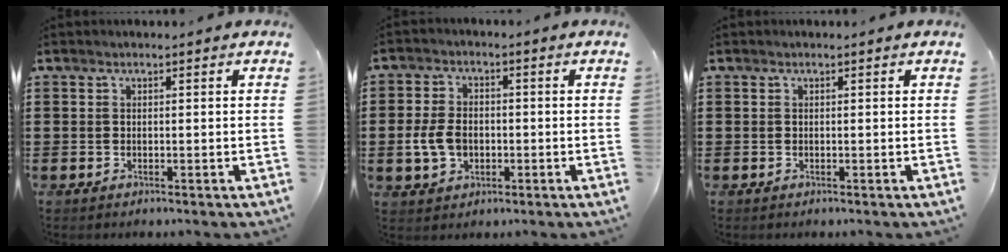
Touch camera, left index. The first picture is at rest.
{"total": 5.4, "force": [-1.0, 3.9, 3.6], "torque": [-0.099, -0.001, -0.025]}
{"total": 0.0}